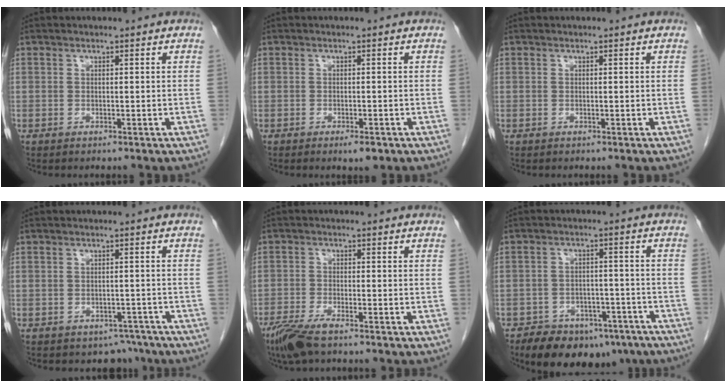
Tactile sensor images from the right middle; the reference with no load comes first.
{"total": 2.0, "force": [-1.2, 0.5, 1.5], "torque": [-0.022, -0.002, -0.014]}
{"total": 0.0}
{"total": 3.6, "force": [-2.8, 2.2, 0.0], "torque": [0.010, 0.009, -0.035]}
{"total": 5.7, "force": [-4.2, 0.9, 3.7], "torque": [-0.077, -0.015, -0.078]}
{"total": 13.8, "force": [-9.8, 7.3, 6.3], "torque": [-0.092, 0.006, -0.135]}